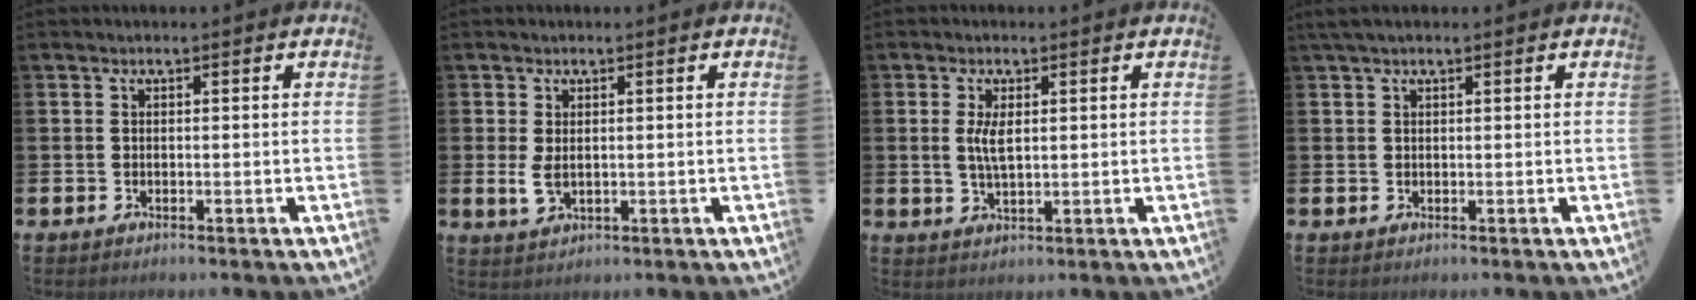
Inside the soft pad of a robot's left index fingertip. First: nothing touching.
{"total": 2.4, "force": [0.5, 1.2, 2.1], "torque": [-0.036, 0.000, 0.007]}
{"total": 3.4, "force": [0.9, 1.2, 3.0], "torque": [-0.050, 0.001, 0.011]}
{"total": 1.5, "force": [1.0, 0.4, 1.1], "torque": [-0.021, 0.004, 0.016]}